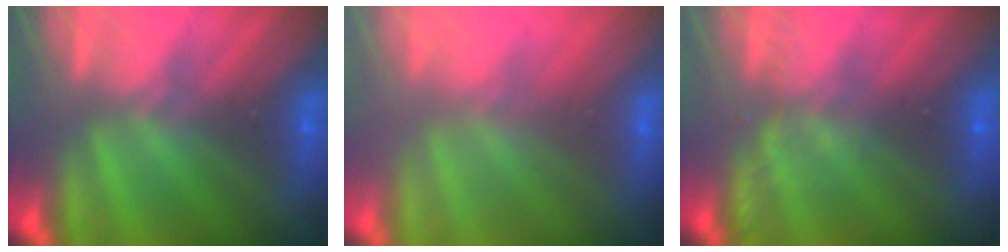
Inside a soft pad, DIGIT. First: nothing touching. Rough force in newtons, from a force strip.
{"total": 2.8}
{"total": 2.2}